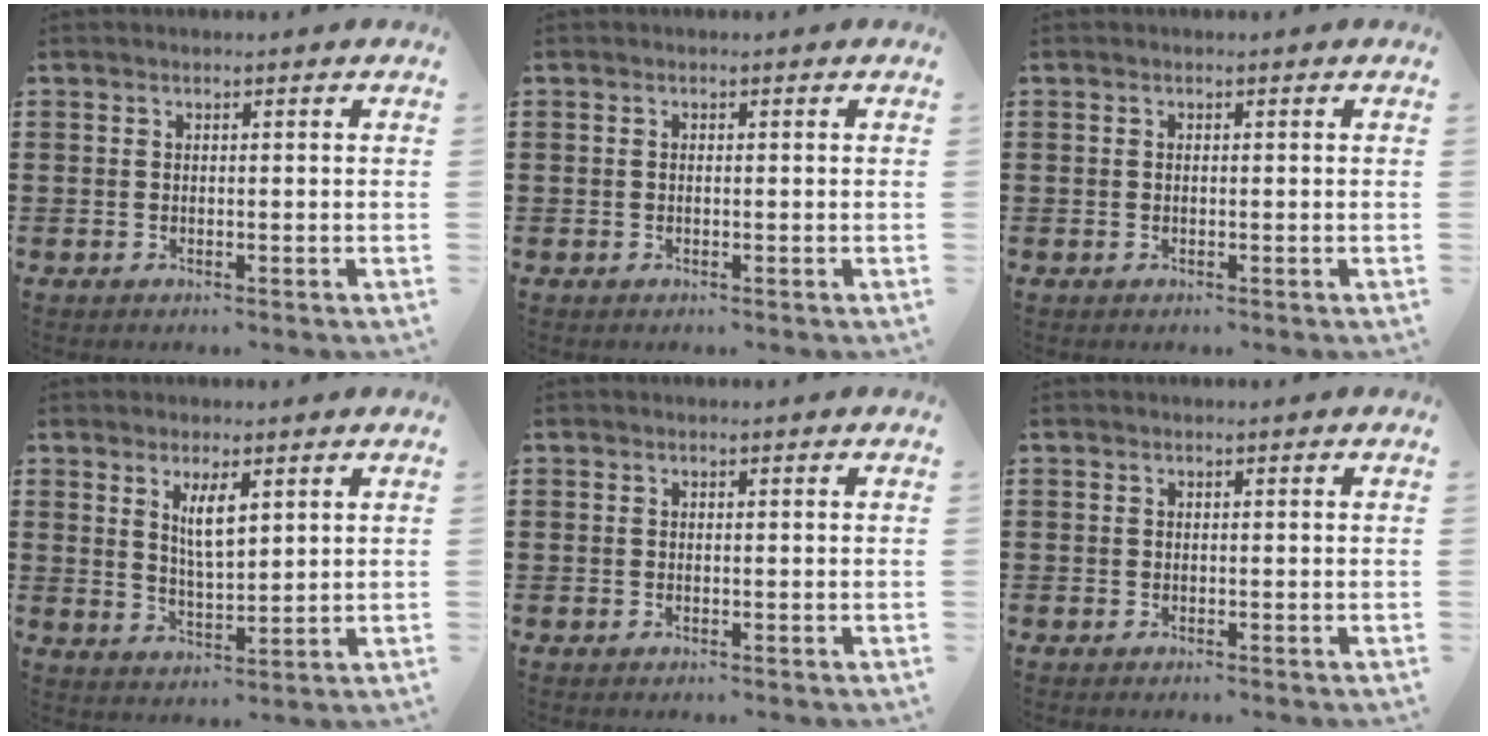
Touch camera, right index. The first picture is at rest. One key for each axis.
{"total": 0.0}
{"total": 0.0}
{"total": 4.8, "fx": 2.0, "fy": 1.5, "fz": 4.1, "tx": -0.077, "ty": 0.001, "tz": 0.032}
{"total": 0.0}
{"total": 0.0}